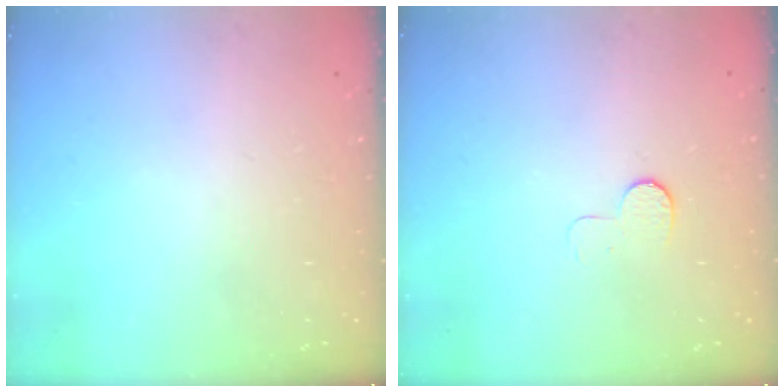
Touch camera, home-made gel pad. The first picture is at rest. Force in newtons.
{"total": 5.7, "press": 5.6, "slide": 0.6}